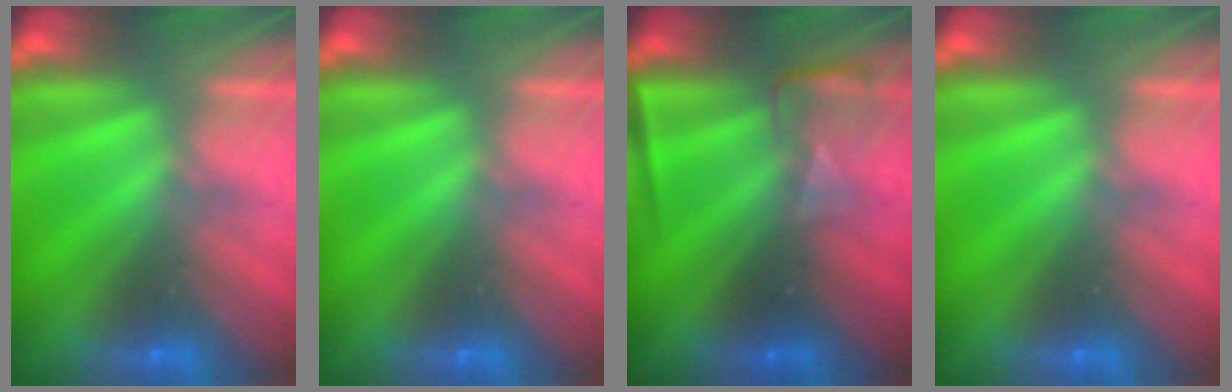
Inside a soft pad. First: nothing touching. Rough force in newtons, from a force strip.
{"total": 0.0}
{"total": 2.2}
{"total": 0.0}